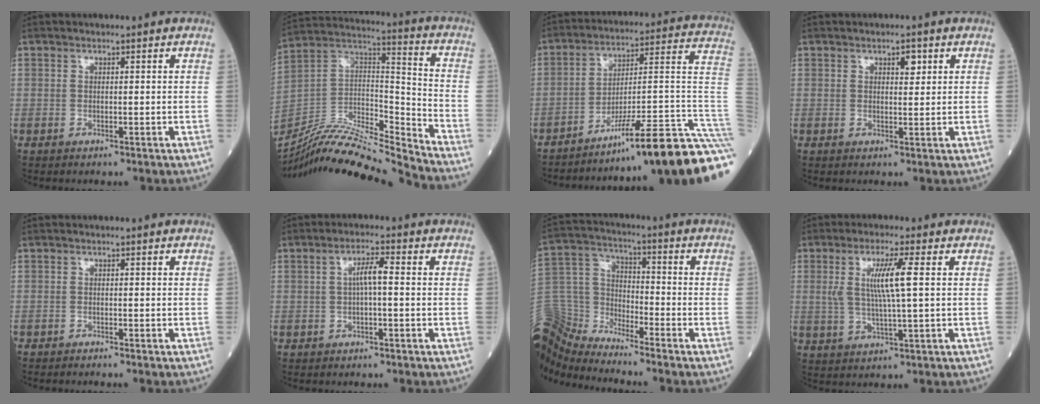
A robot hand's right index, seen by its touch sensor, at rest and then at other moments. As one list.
[{"total": 20.8, "force": [-19.8, -0.4, 6.4], "torque": [-0.128, 0.025, -0.347]}, {"total": 23.4, "force": [-16.6, -0.9, 16.4], "torque": [-0.120, 0.020, -0.252]}, {"total": 2.0, "force": [1.0, 0.8, 1.5], "torque": [-0.021, 0.000, 0.014]}, {"total": 1.8, "force": [-1.7, -0.1, 0.8], "torque": [-0.012, 0.000, -0.020]}, {"total": 3.3, "force": [0.0, 0.4, 3.2], "torque": [-0.058, 0.009, 0.001]}, {"total": 11.9, "force": [-11.7, 0.7, 2.0], "torque": [-0.060, 0.029, -0.234]}, {"total": 7.0, "force": [1.4, -0.1, 6.9], "torque": [-0.140, 0.000, 0.028]}]